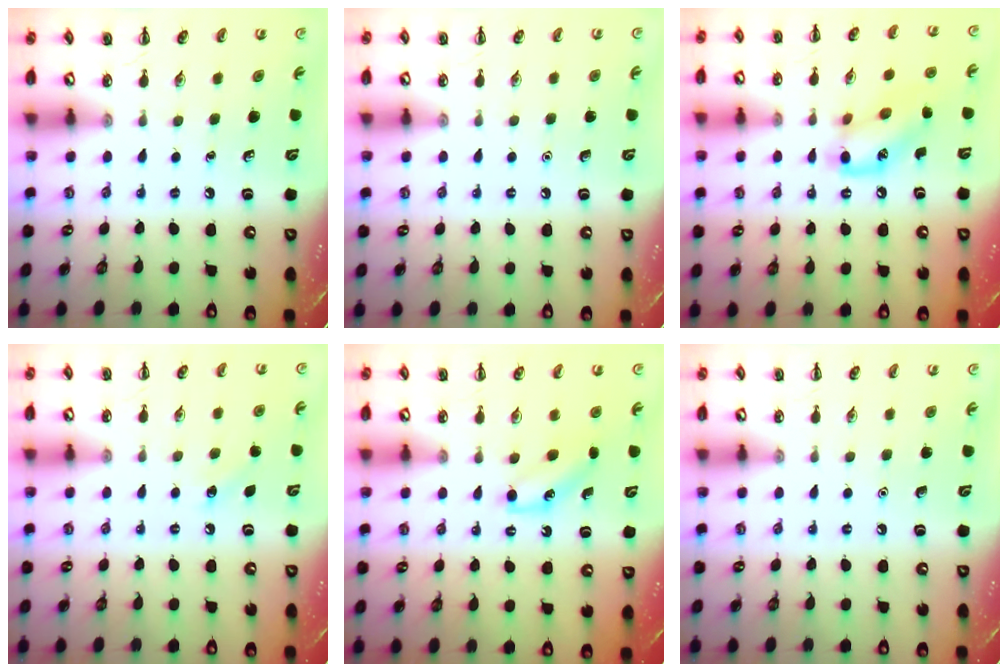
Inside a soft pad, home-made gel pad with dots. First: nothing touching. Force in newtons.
{"total": 1.6, "press": 1.5, "slide": 0.1}
{"total": 12.0, "press": 12.0, "slide": 0.7}
{"total": 4.0, "press": 3.8, "slide": 1.1}
{"total": 4.8, "press": 4.6, "slide": 1.4}
{"total": 1.5, "press": 1.5, "slide": 0.2}